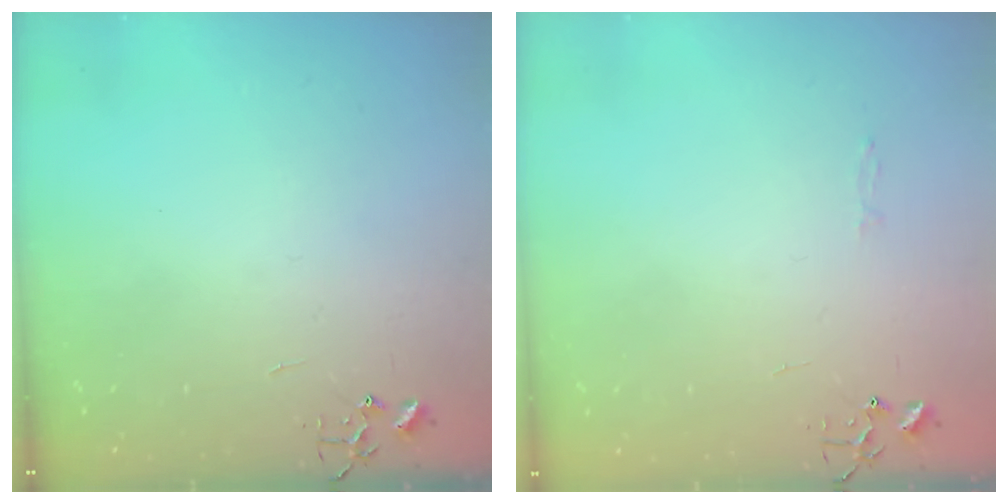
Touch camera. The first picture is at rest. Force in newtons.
{"total": 2.8, "press": 2.8, "slide": 0.4}